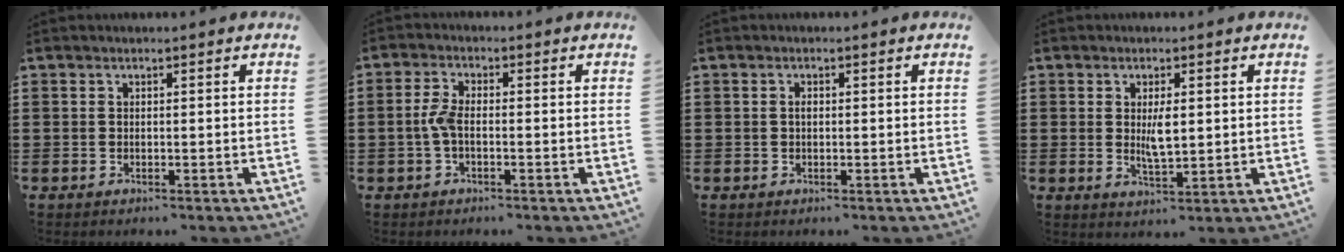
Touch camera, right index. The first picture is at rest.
{"total": 3.5, "force": [-0.8, 1.3, 3.2], "torque": [-0.080, -0.001, -0.022]}
{"total": 0.9, "force": [0.0, 0.4, 0.8], "torque": [-0.016, 0.000, 0.000]}
{"total": 4.0, "force": [0.5, 1.4, 3.7], "torque": [-0.064, 0.000, 0.006]}